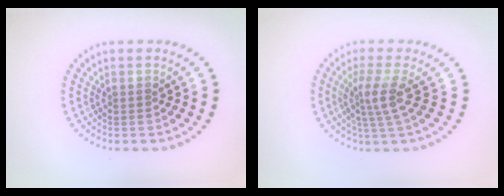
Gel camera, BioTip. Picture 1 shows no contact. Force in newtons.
{"total": 2.8, "press": 2.1, "slide": 1.8}